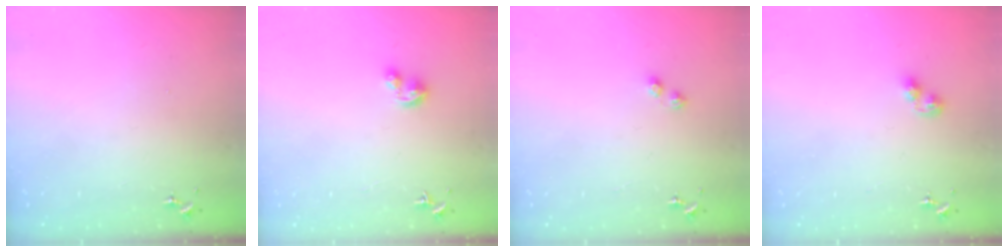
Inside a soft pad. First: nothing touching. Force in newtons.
{"total": 4.4, "press": 4.4, "slide": 0.4}
{"total": 2.8, "press": 2.8, "slide": 0.4}
{"total": 5.6, "press": 5.5, "slide": 0.6}